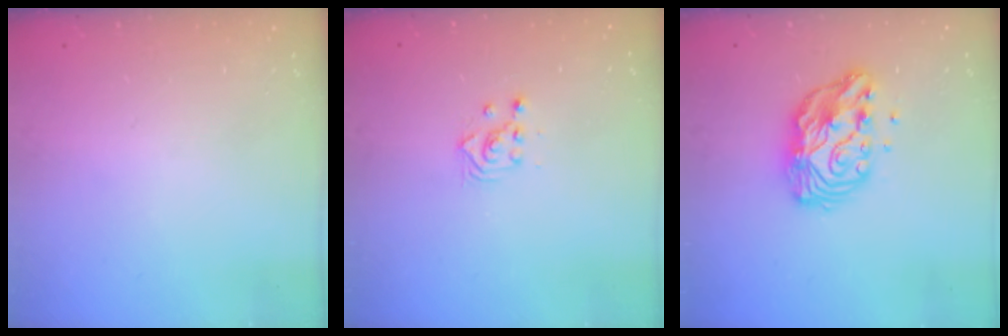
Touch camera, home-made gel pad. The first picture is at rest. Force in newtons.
{"total": 2.3, "press": 2.3, "slide": 0.2}
{"total": 11.3, "press": 11.3, "slide": 1.0}